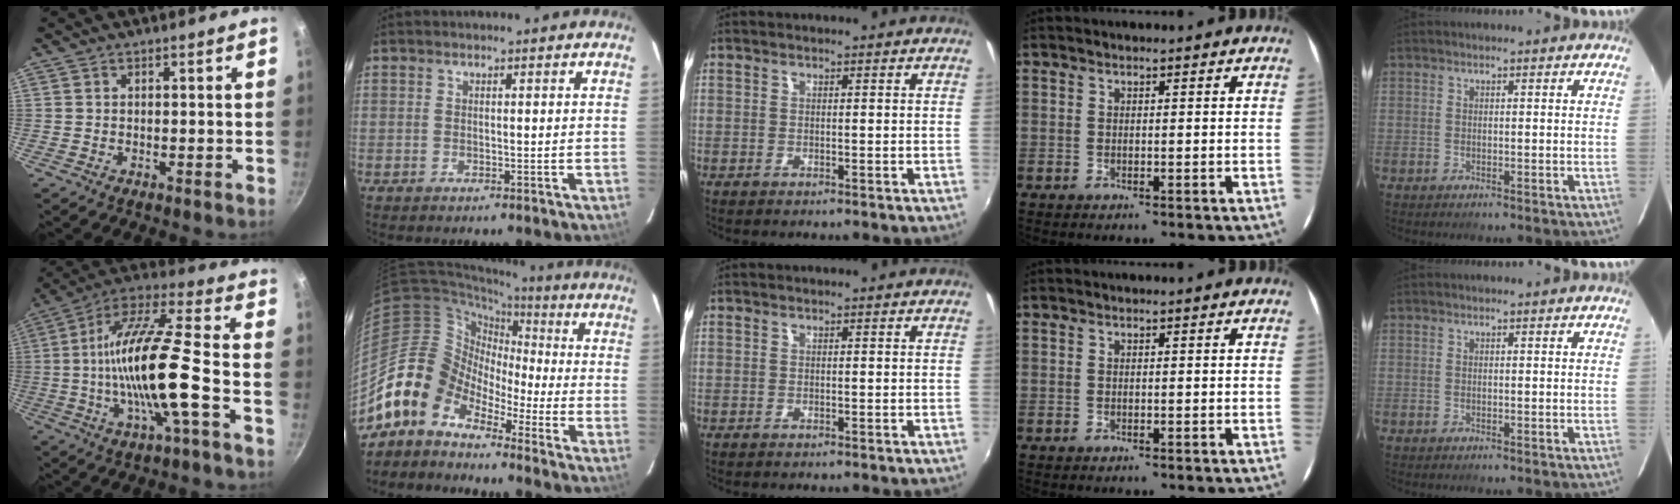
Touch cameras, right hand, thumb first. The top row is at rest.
{"thumb": {"total": 18.5, "force": [-3.8, 3.3, 17.8], "torque": [-0.325, 0.029, -0.080]}, "index": {"total": 11.5, "force": [-7.7, 8.1, 2.5], "torque": [-0.059, 0.037, -0.167]}}